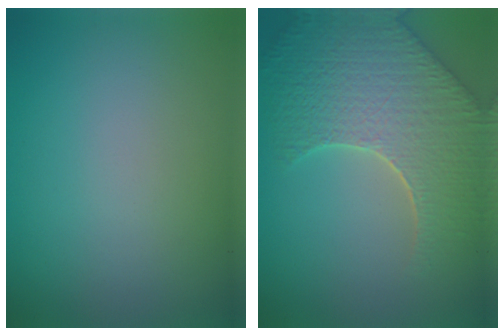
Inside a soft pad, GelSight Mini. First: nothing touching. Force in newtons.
{"total": 9.0, "press": 6.4, "slide": 6.3}